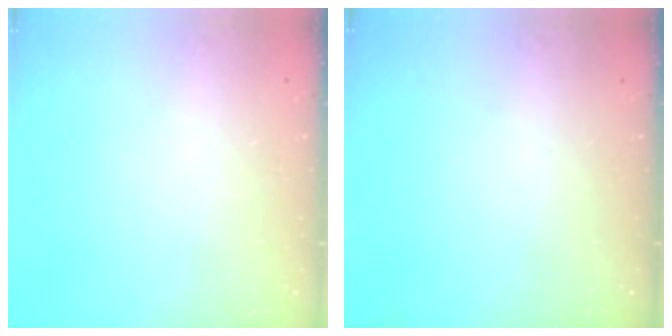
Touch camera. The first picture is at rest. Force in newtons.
{"total": 0.0}